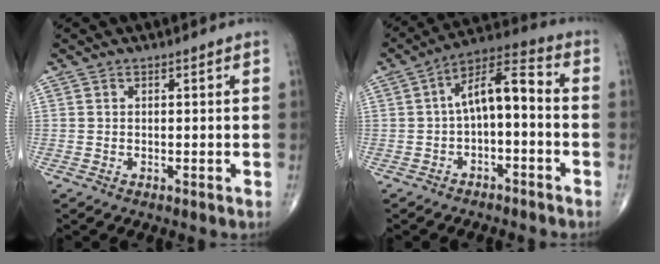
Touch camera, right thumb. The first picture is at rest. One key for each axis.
{"total": 9.3, "fx": -1.4, "fy": 4.1, "fz": 8.3, "tx": -0.132, "ty": 0.054, "tz": -0.030}